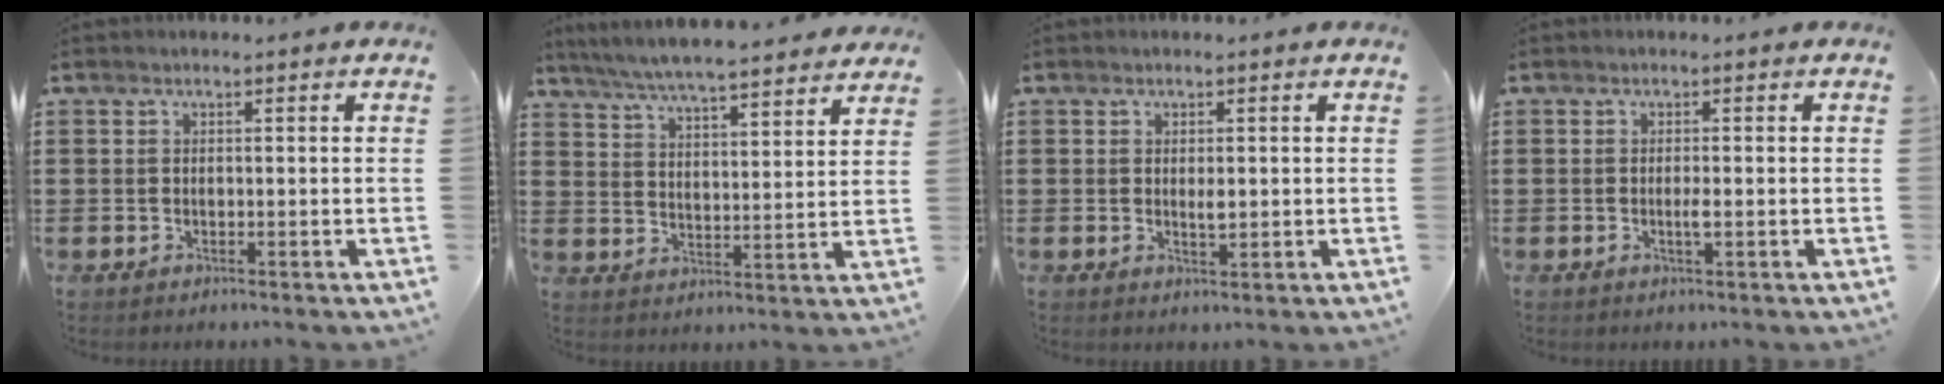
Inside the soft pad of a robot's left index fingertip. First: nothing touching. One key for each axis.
{"total": 6.1, "fx": 5.8, "fy": 0.0, "fz": 1.8, "tx": -0.059, "ty": -0.032, "tz": 0.101}
{"total": 1.7, "fx": 0.3, "fy": 0.6, "fz": 1.6, "tx": -0.030, "ty": 0.002, "tz": 0.004}
{"total": 1.3, "fx": -0.2, "fy": 0.1, "fz": 1.3, "tx": -0.025, "ty": -0.002, "tz": -0.004}